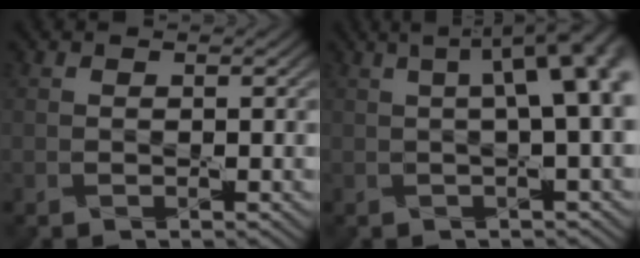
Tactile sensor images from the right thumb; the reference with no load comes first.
{"total": 11.2, "force": [2.1, 3.8, 10.4], "torque": [-0.096, 0.049, 0.013]}